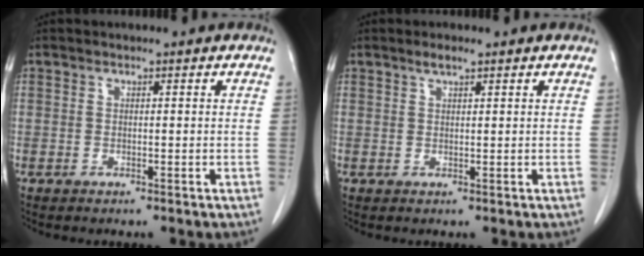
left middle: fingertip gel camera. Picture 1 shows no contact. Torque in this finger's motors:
{"motor_torque": [0.52, -0.41, -0.01, 0.02]}